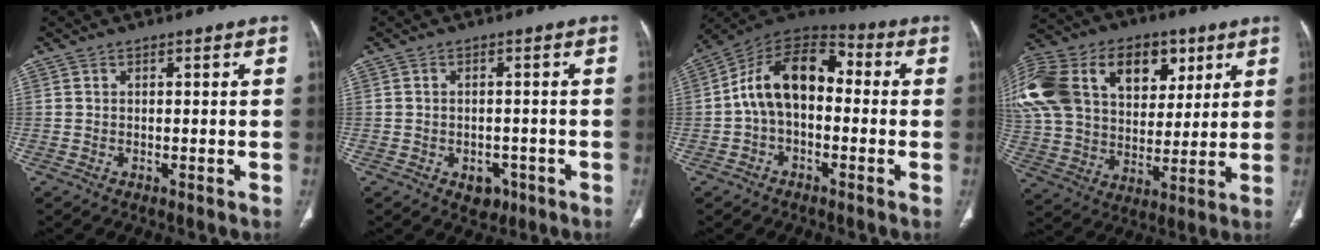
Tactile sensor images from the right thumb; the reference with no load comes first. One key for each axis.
{"total": 3.7, "fx": -1.7, "fy": 2.7, "fz": 1.9, "tx": -0.008, "ty": 0.009, "tz": -0.015}
{"total": 14.2, "fx": -0.2, "fy": 9.0, "fz": 11.0, "tx": -0.166, "ty": 0.047, "tz": -0.018}
{"total": 33.8, "fx": 12.7, "fy": 22.7, "fz": 21.6, "tx": -0.459, "ty": 0.068, "tz": 0.233}